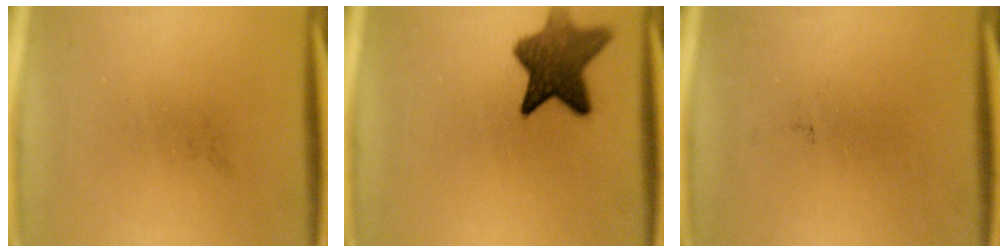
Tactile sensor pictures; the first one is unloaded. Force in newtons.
{"total": 8.7}
{"total": 0.0}